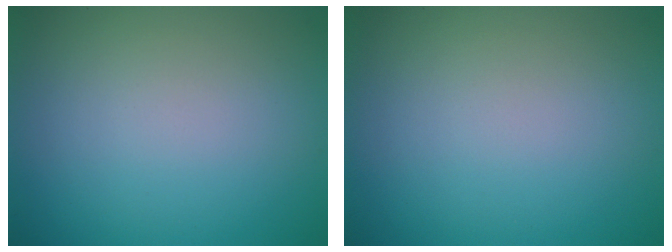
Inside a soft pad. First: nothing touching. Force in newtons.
{"total": 0.0}